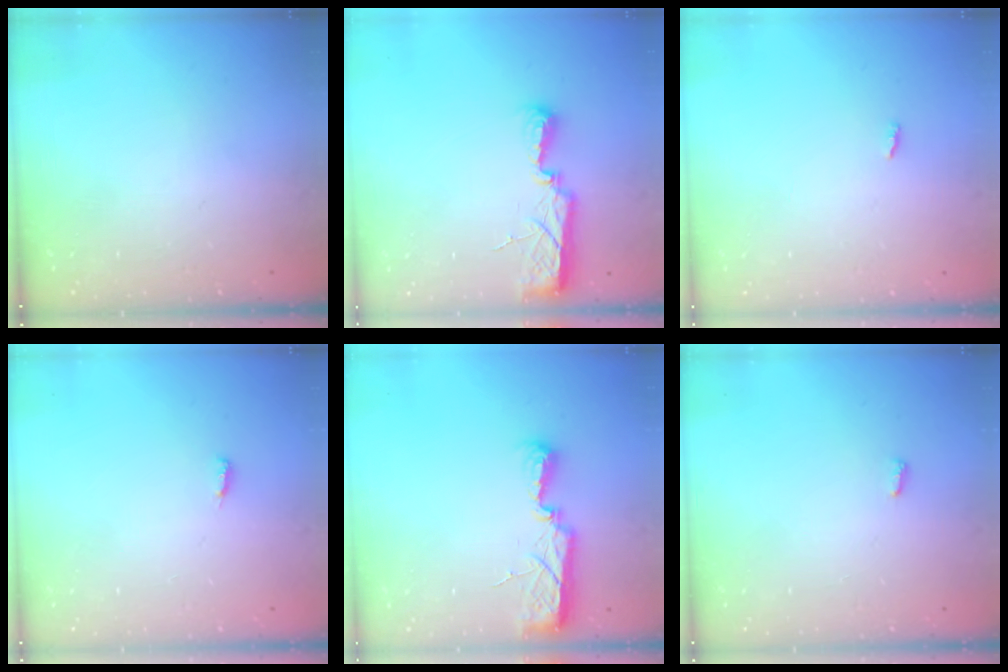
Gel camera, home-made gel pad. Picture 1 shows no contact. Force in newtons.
{"total": 7.8, "press": 7.7, "slide": 1.2}
{"total": 1.9, "press": 1.9, "slide": 0.2}
{"total": 4.3, "press": 4.1, "slide": 1.3}
{"total": 10.7, "press": 9.0, "slide": 5.8}
{"total": 2.8, "press": 2.8, "slide": 0.5}